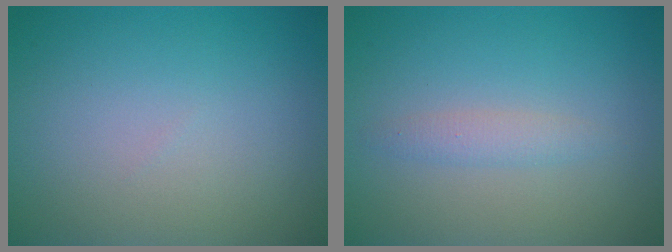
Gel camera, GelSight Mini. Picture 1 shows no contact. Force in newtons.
{"total": 1.3, "press": 1.3, "slide": 0.1}